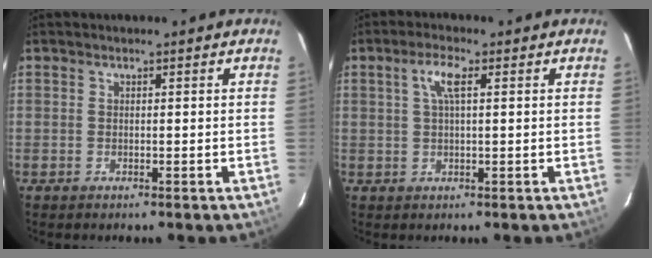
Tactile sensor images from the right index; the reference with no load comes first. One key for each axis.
{"total": 3.7, "fx": 1.2, "fy": 0.9, "fz": 3.4, "tx": -0.069, "ty": 0.008, "tz": 0.023}